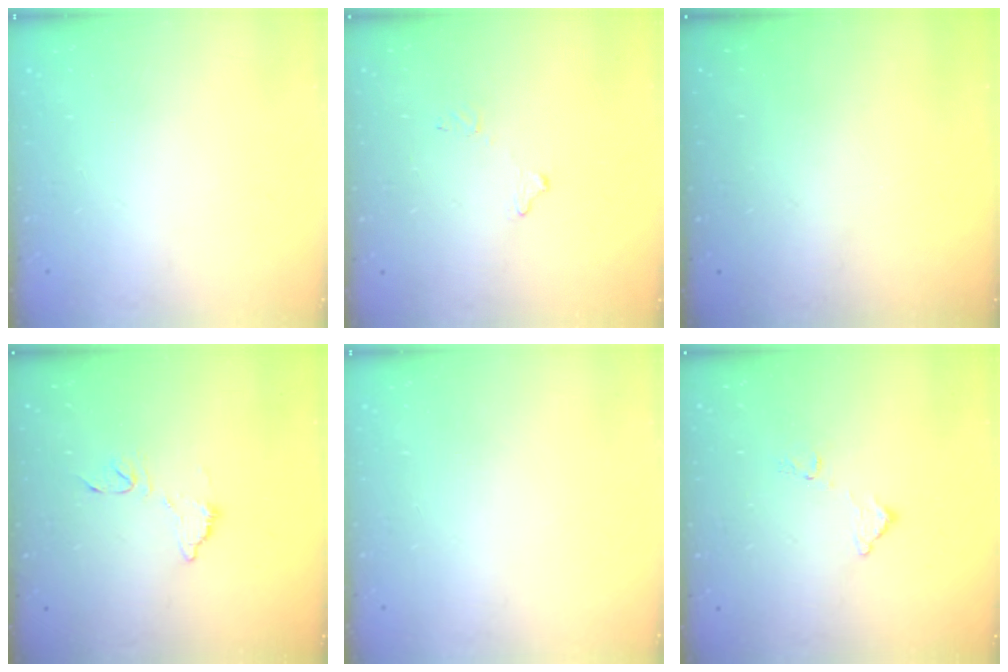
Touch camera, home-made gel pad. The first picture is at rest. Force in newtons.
{"total": 7.8, "press": 7.8, "slide": 0.4}
{"total": 3.2, "press": 3.2, "slide": 0.1}
{"total": 8.8, "press": 8.8, "slide": 0.4}
{"total": 0.0}
{"total": 7.5, "press": 7.5, "slide": 0.3}